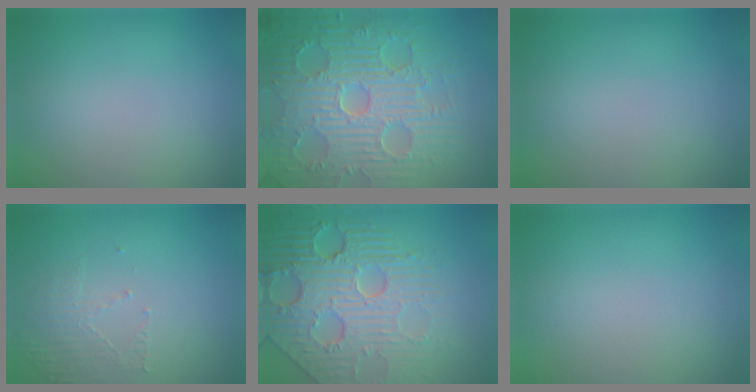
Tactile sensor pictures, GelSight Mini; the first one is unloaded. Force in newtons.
{"total": 9.5, "press": 6.8, "slide": 6.6}
{"total": 0.0}
{"total": 1.6, "press": 0.7, "slide": 1.4}
{"total": 8.7, "press": 6.0, "slide": 6.3}
{"total": 0.0}